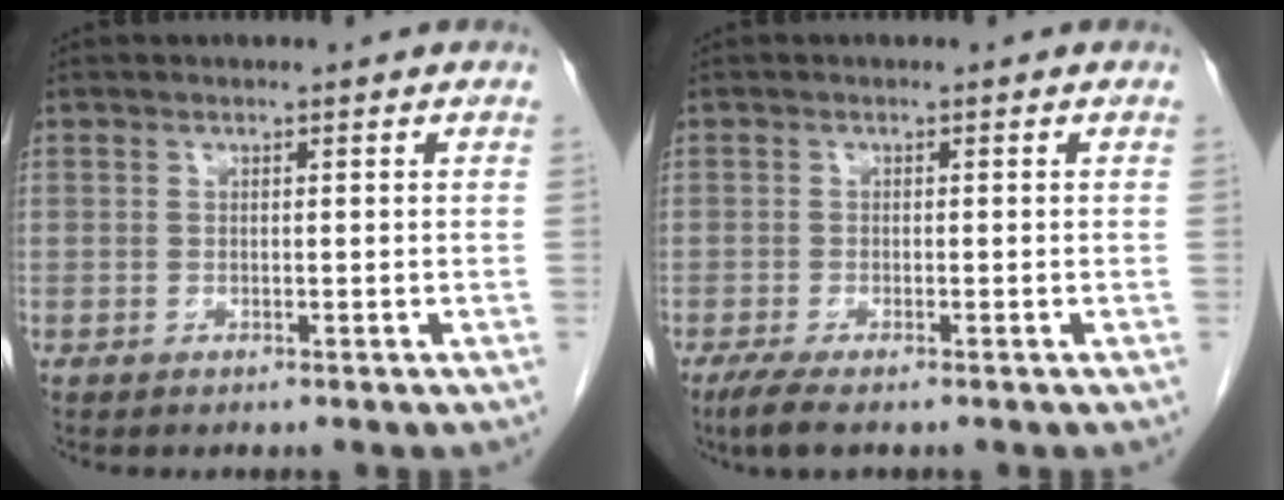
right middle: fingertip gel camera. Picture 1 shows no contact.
{"total": 3.1, "force": [-2.2, 0.4, 2.2], "torque": [-0.046, -0.010, -0.041]}